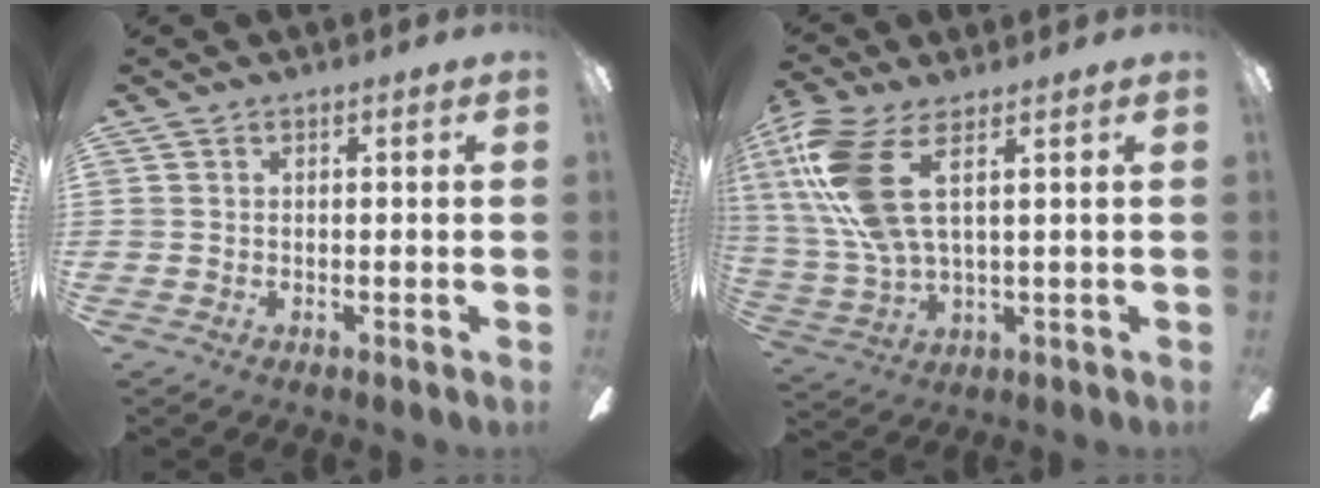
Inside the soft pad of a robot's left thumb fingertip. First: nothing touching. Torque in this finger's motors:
{"motor_torque": [-0.26, 0.96, 1.42, -1.35, 0.51]}